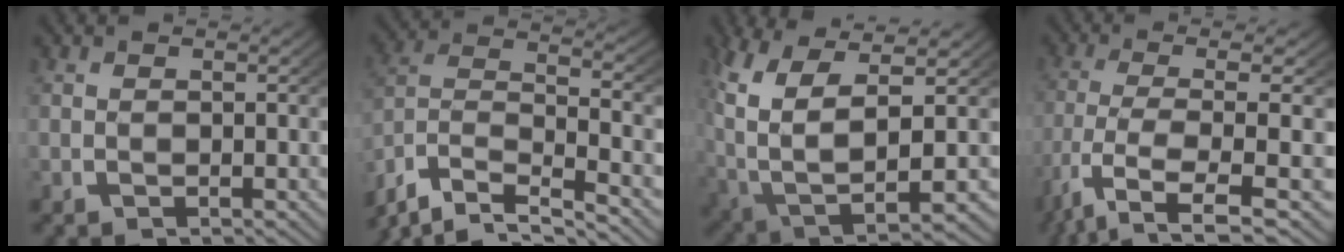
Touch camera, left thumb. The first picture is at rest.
{"total": 13.4, "force": [-4.7, 9.1, 8.8], "torque": [-0.203, -0.044, -0.065]}
{"total": 13.9, "force": [0.6, 9.3, 10.3], "torque": [-0.240, -0.054, 0.035]}
{"total": 9.5, "force": [-3.1, 4.0, 8.0], "torque": [-0.183, -0.036, -0.020]}